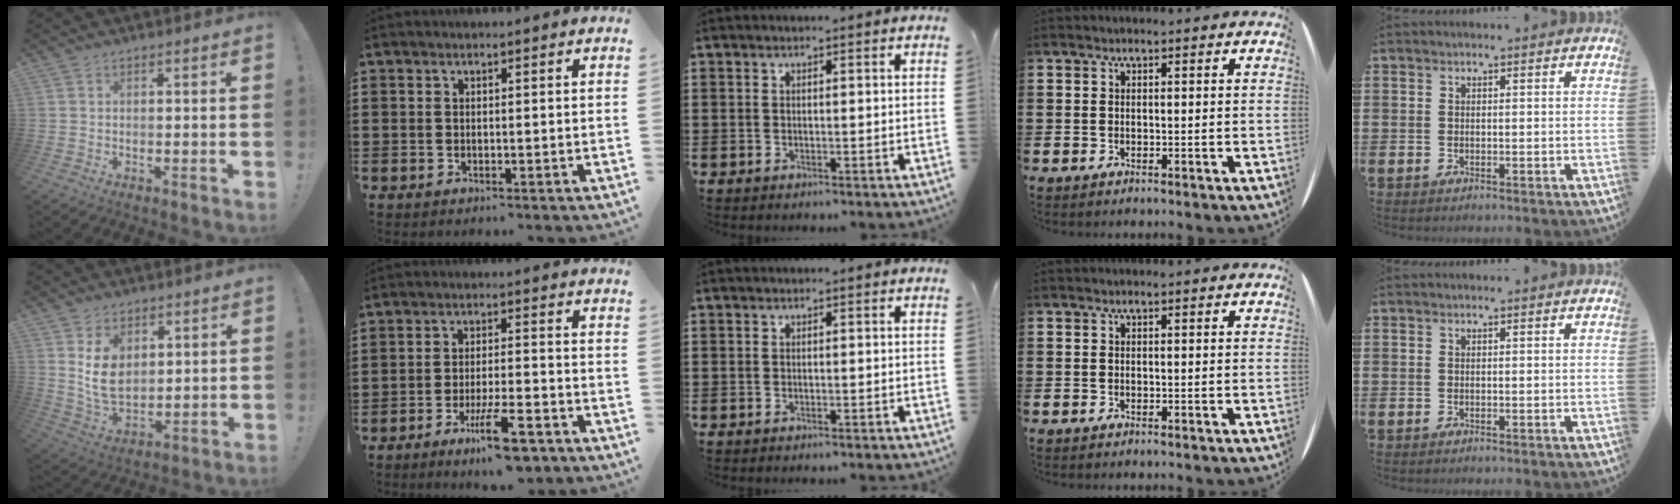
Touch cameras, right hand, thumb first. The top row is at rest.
{"thumb": {"total": 11.2, "force": [4.1, 8.2, 6.3], "torque": [-0.116, -0.021, 0.084]}, "index": {"total": 8.3, "force": [-5.2, 1.7, 6.2], "torque": [-0.107, 0.005, -0.090]}}